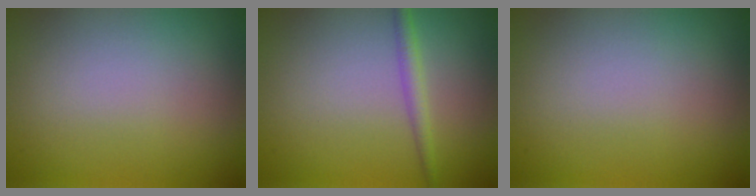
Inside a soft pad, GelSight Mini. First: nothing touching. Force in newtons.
{"total": 1.8, "press": 1.8, "slide": 0.0}
{"total": 0.0}